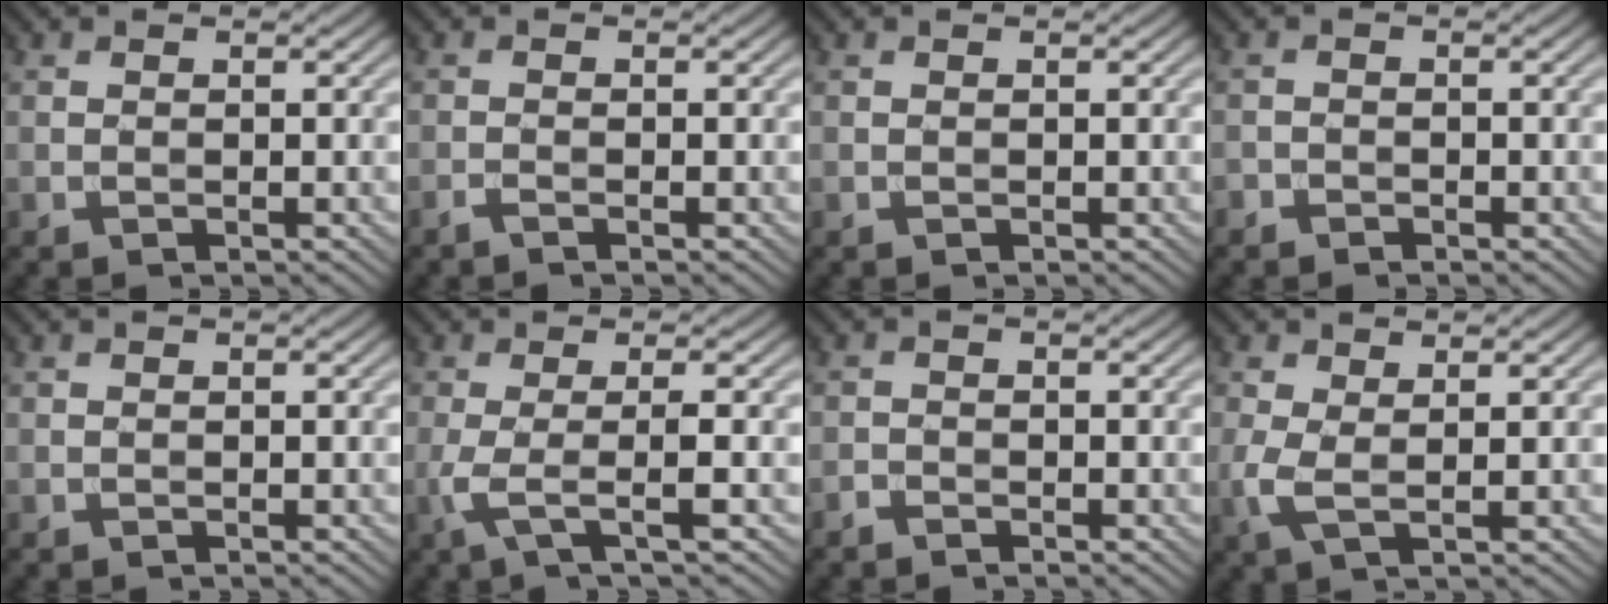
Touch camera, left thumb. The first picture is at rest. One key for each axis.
{"total": 0.9, "fx": -0.7, "fy": 0.0, "fz": 0.5, "tx": -0.010, "ty": 0.002, "tz": -0.018}
{"total": 0.0}
{"total": 1.0, "fx": -0.9, "fy": 0.5, "fz": 0.1, "tx": -0.001, "ty": -0.002, "tz": -0.020}
{"total": 0.0}
{"total": 4.1, "fx": -0.8, "fy": 0.7, "fz": 4.0, "tx": -0.075, "ty": -0.001, "tz": -0.028}
{"total": 0.9, "fx": -0.8, "fy": 0.3, "fz": 0.3, "tx": -0.005, "ty": 0.001, "tz": -0.019}
{"total": 3.1, "fx": 0.6, "fy": 1.2, "fz": 2.8, "tx": -0.079, "ty": 0.000, "tz": 0.009}